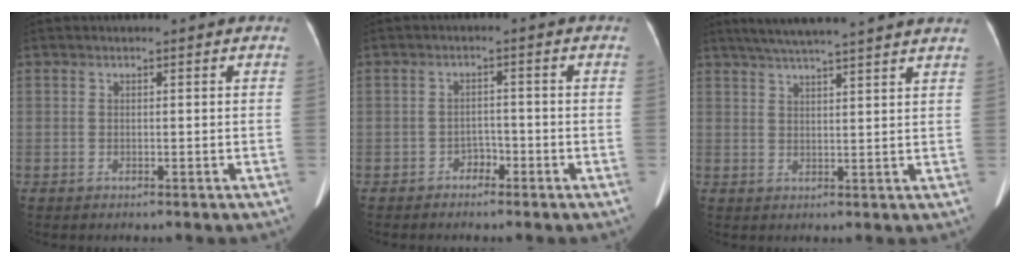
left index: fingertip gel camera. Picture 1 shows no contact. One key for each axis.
{"total": 2.0, "fx": -1.5, "fy": 1.2, "fz": 0.6, "tx": -0.006, "ty": 0.006, "tz": -0.027}
{"total": 14.0, "fx": 12.1, "fy": -0.4, "fz": 7.1, "tx": -0.119, "ty": 0.032, "tz": 0.160}